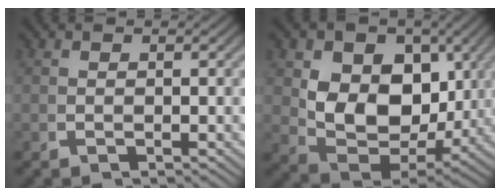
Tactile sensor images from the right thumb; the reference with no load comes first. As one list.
[{"total": 11.0, "force": [1.2, 7.6, 8.0], "torque": [-0.160, -0.046, 0.037]}]